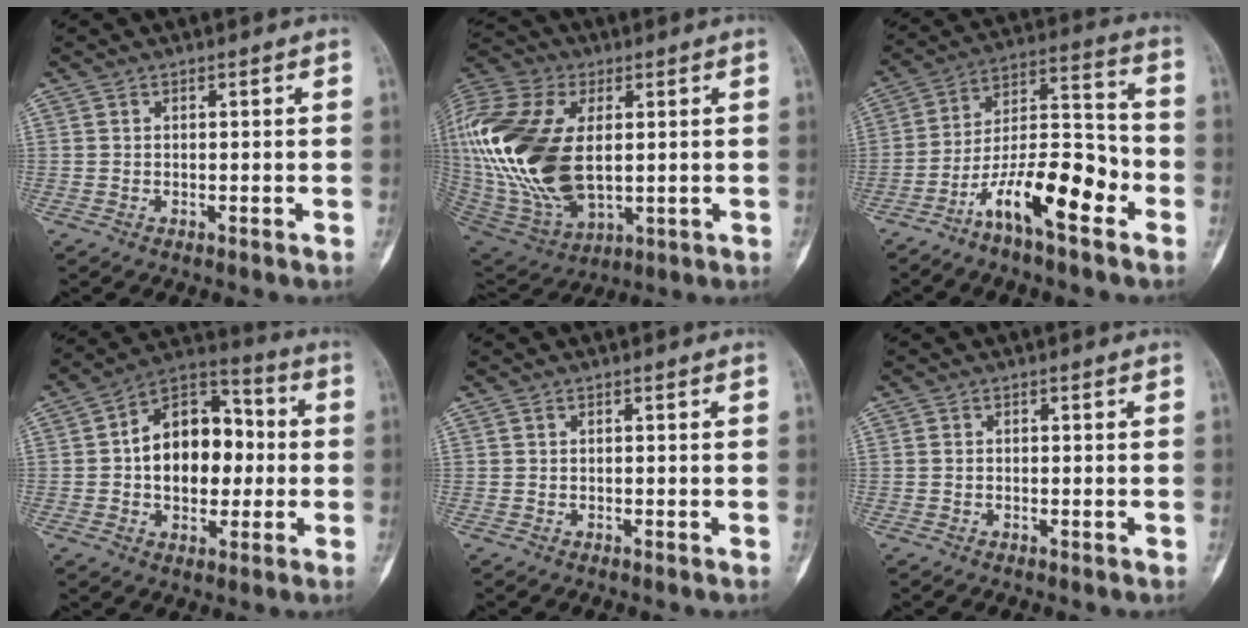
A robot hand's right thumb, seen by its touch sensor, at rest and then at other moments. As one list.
[{"total": 27.2, "force": [2.3, 15.7, 22.1], "torque": [-0.490, -0.016, 0.051]}, {"total": 15.3, "force": [-7.8, 4.9, 12.2], "torque": [-0.200, 0.075, -0.140]}, {"total": 16.2, "force": [0.2, 11.0, 11.9], "torque": [-0.133, 0.036, -0.006]}, {"total": 0.0}, {"total": 0.6, "force": [-0.2, 0.5, 0.3], "torque": [-0.003, 0.003, -0.004]}]